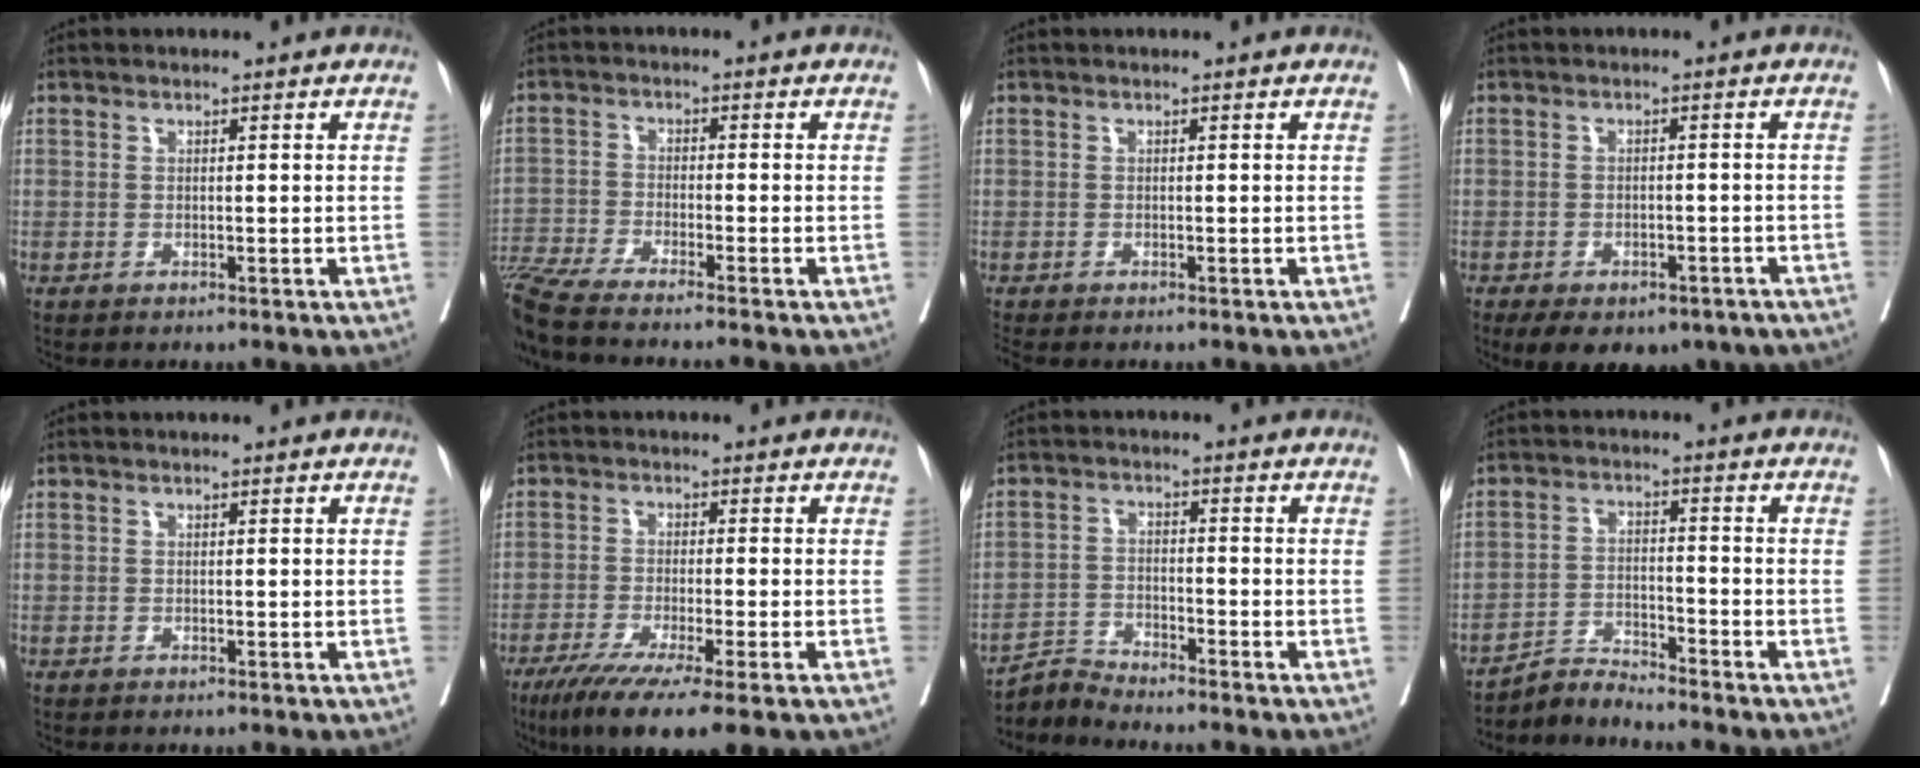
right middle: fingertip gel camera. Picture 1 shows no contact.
{"total": 13.3, "force": [-11.6, -1.1, 6.5], "torque": [-0.100, -0.029, -0.193]}
{"total": 0.7, "force": [-0.7, 0.1, 0.1], "torque": [-0.007, -0.004, -0.017]}
{"total": 14.5, "force": [-10.0, 7.3, 7.4], "torque": [-0.145, -0.011, -0.120]}
{"total": 0.0}
{"total": 11.8, "force": [-7.7, 0.7, 8.9], "torque": [-0.139, -0.031, -0.122]}
{"total": 3.9, "force": [-3.7, -0.9, -0.9], "torque": [0.016, -0.013, -0.071]}
{"total": 4.3, "force": [-4.2, -0.9, -0.6], "torque": [0.007, -0.011, -0.077]}